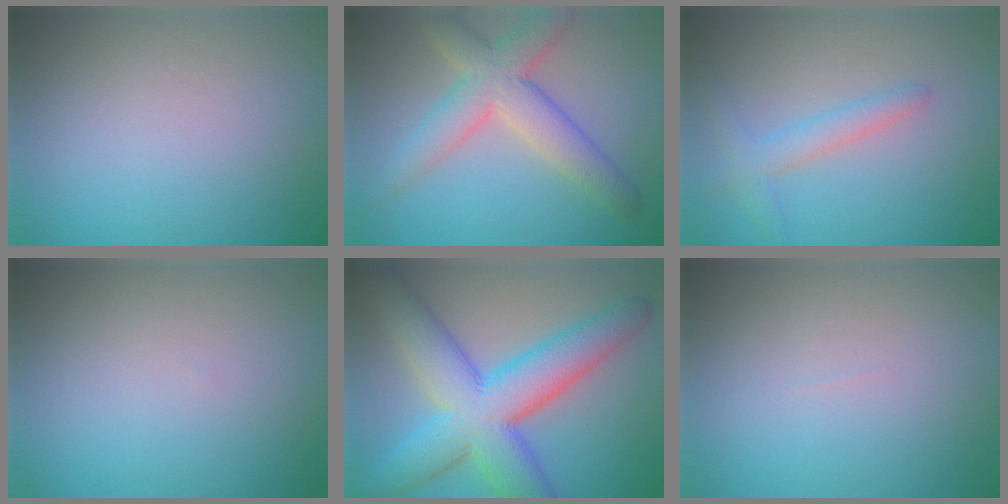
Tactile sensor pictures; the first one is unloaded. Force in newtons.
{"total": 6.2, "press": 6.2, "slide": 0.5}
{"total": 2.4, "press": 2.4, "slide": 0.1}
{"total": 0.0}
{"total": 11.3, "press": 11.3, "slide": 0.3}
{"total": 0.0}